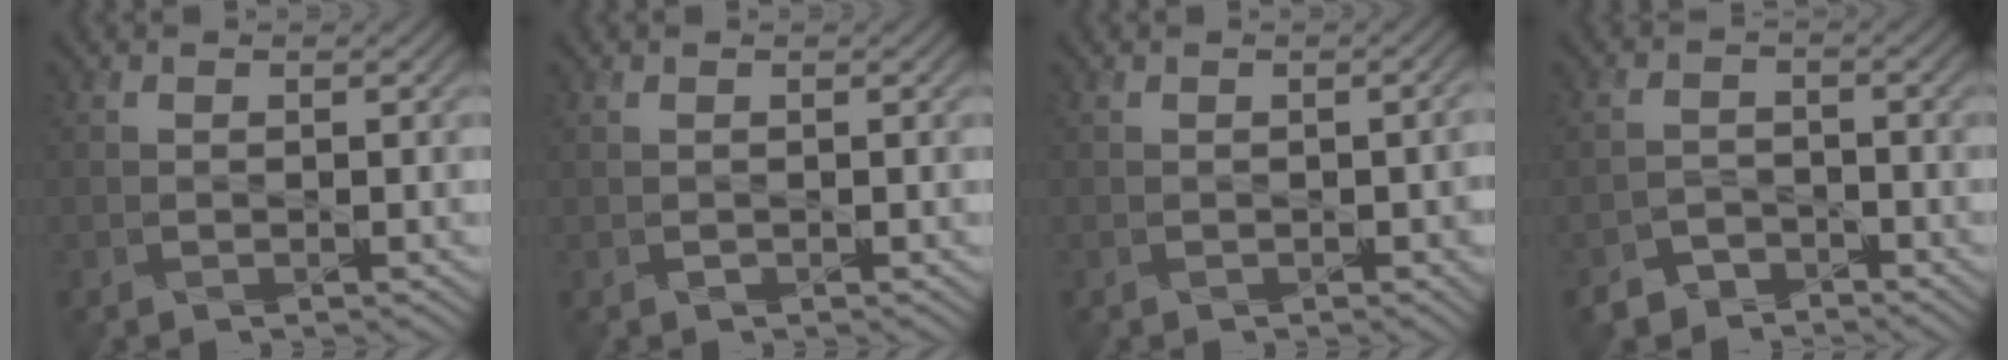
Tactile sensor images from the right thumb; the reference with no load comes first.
{"total": 0.0}
{"total": 2.4, "force": [-0.5, 1.2, 2.0], "torque": [-0.030, -0.003, -0.002]}
{"total": 4.1, "force": [-3.6, 2.0, 0.5], "torque": [-0.004, -0.008, -0.069]}